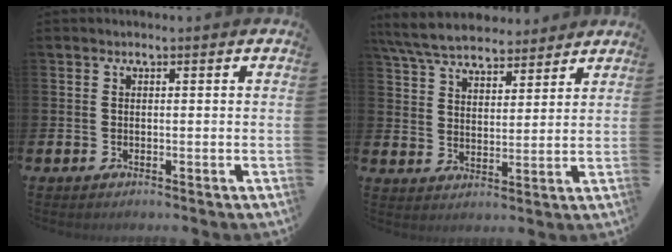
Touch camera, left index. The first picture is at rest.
{"total": 7.2, "force": [6.7, 1.9, 1.7], "torque": [-0.061, -0.028, 0.123]}